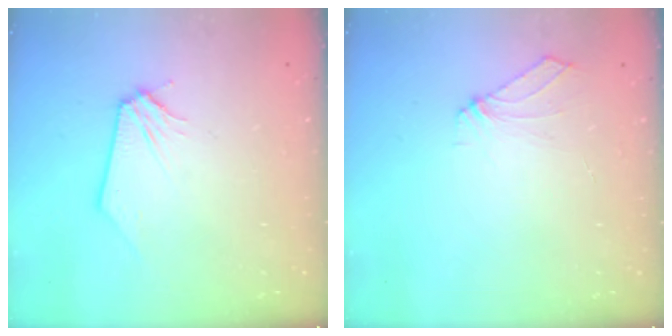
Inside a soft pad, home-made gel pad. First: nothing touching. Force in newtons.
{"total": 5.5, "press": 5.4, "slide": 1.0}